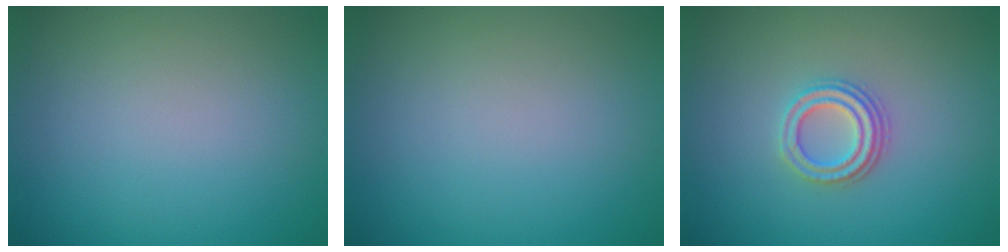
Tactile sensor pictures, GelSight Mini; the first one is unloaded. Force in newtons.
{"total": 0.0}
{"total": 2.7, "press": 2.5, "slide": 1.2}